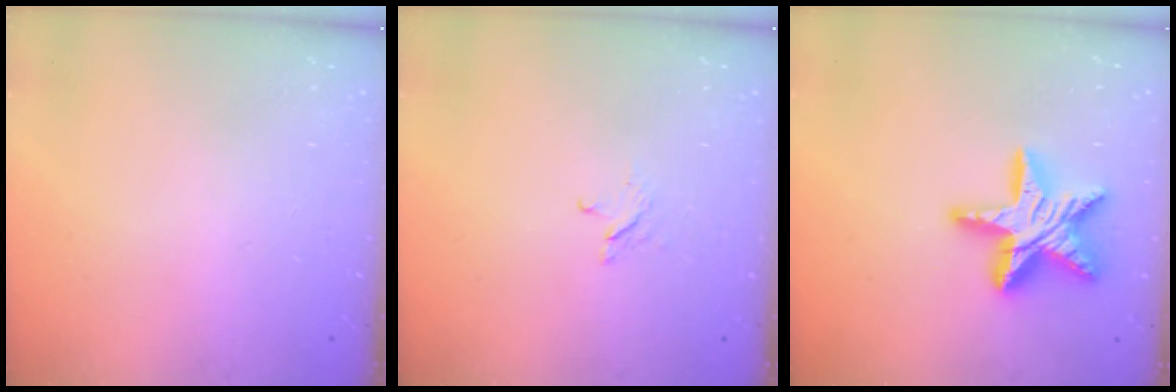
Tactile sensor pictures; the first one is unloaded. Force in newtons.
{"total": 2.6, "press": 2.6, "slide": 0.3}
{"total": 17.4, "press": 17.4, "slide": 1.6}